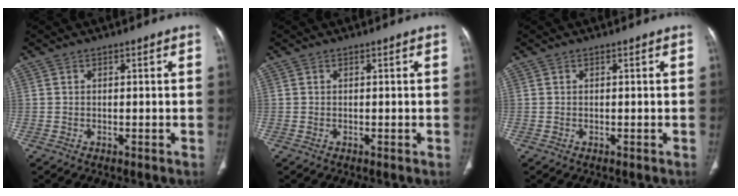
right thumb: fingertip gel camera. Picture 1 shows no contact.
{"total": 0.0}
{"total": 0.0}